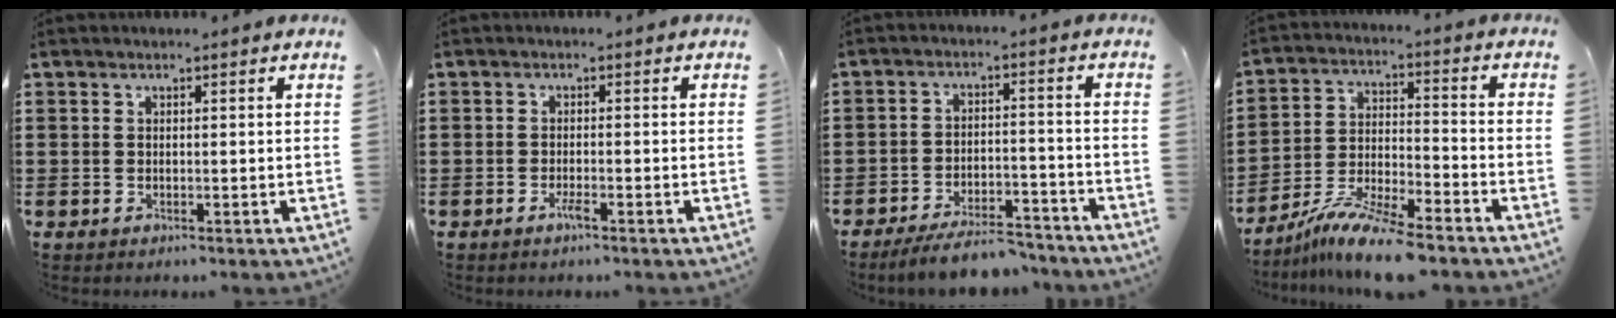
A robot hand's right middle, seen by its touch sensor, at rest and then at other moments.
{"total": 1.7, "force": [-1.0, 0.1, 1.3], "torque": [-0.031, -0.006, -0.020]}
{"total": 6.7, "force": [-6.1, 0.9, 2.6], "torque": [-0.047, 0.004, -0.116]}
{"total": 10.1, "force": [-8.8, 0.6, 4.9], "torque": [-0.097, 0.007, -0.171]}